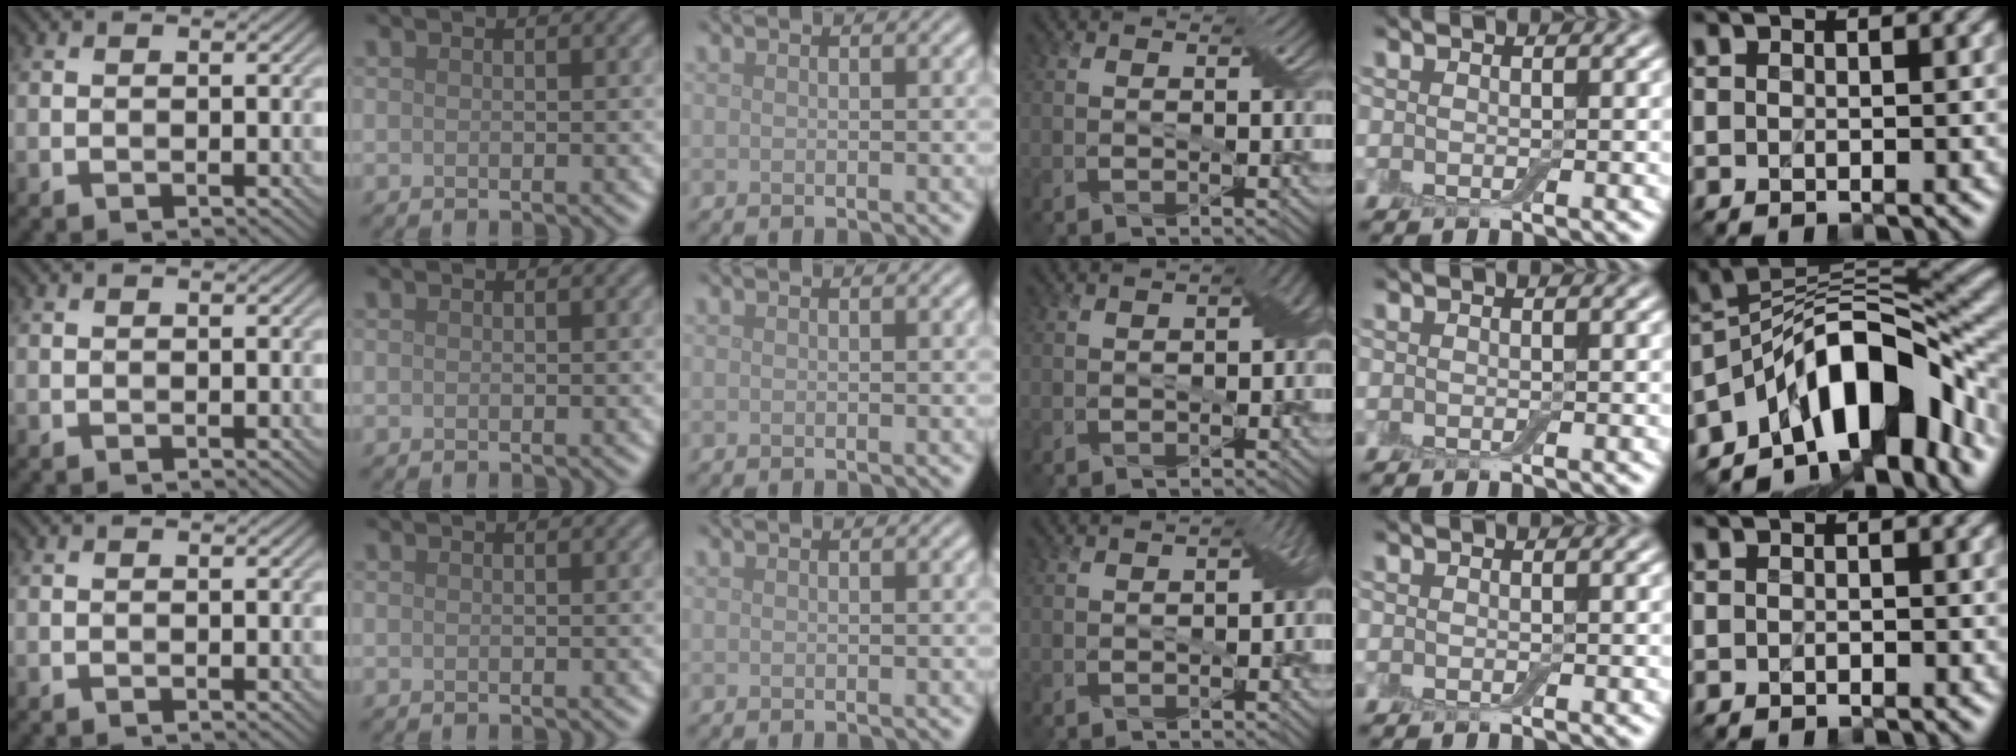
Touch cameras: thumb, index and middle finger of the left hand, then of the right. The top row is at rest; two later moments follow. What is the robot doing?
{"motion": "pour", "object": "bottle"}